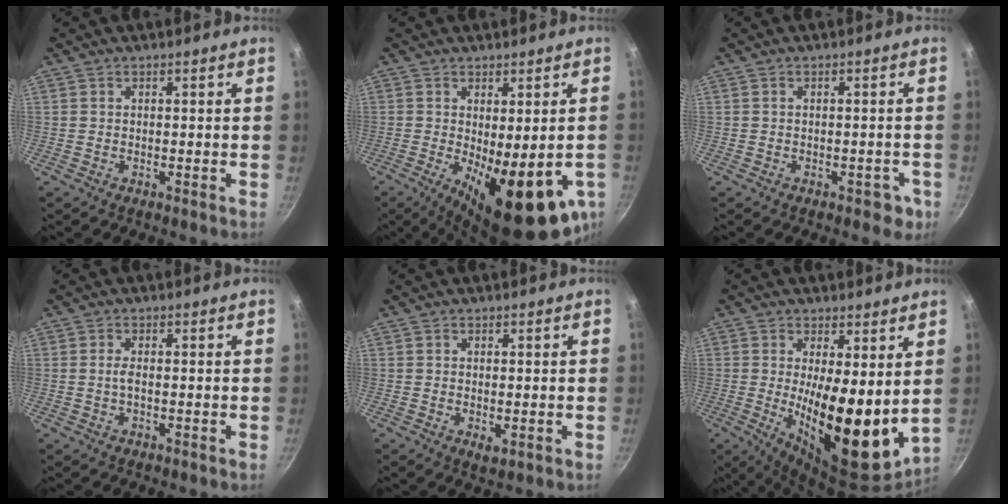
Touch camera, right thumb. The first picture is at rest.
{"total": 17.3, "force": [-4.5, 6.3, 15.5], "torque": [-0.194, -0.025, -0.045]}
{"total": 3.3, "force": [-1.5, 2.1, 2.0], "torque": [-0.003, 0.021, -0.003]}
{"total": 1.6, "force": [-0.2, 0.6, 1.5], "torque": [-0.035, 0.004, -0.007]}
{"total": 1.7, "force": [-0.2, 0.9, 1.4], "torque": [-0.022, -0.008, -0.002]}
{"total": 18.3, "force": [1.0, 7.0, 16.8], "torque": [-0.221, -0.041, 0.026]}